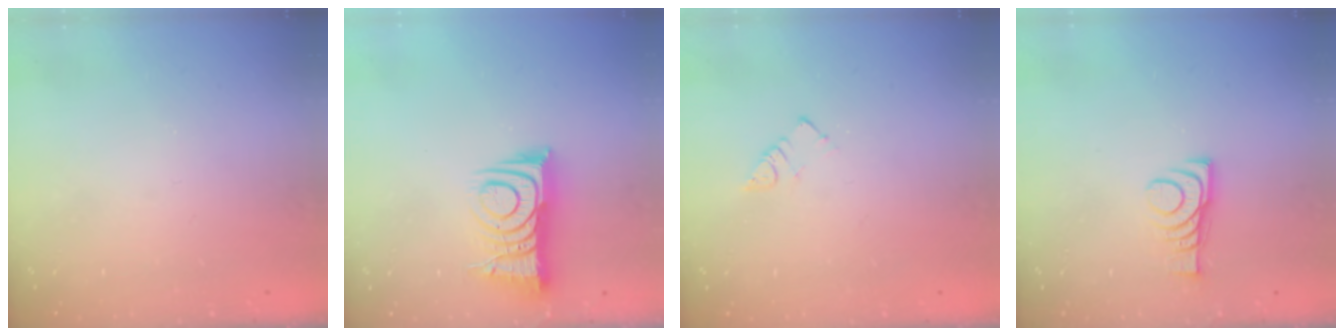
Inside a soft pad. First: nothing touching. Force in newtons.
{"total": 10.1, "press": 10.1, "slide": 1.0}
{"total": 2.9, "press": 2.9, "slide": 0.2}
{"total": 8.9, "press": 8.9, "slide": 0.2}